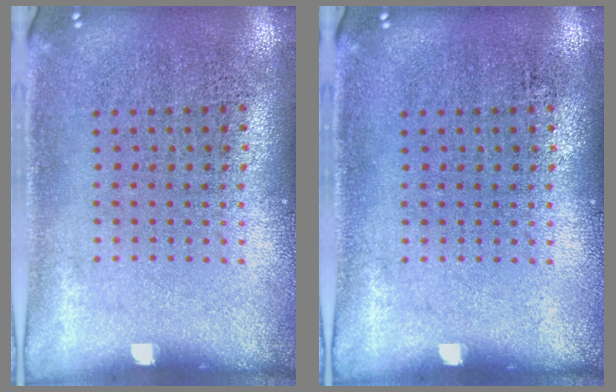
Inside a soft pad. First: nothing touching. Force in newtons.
{"total": 0.0}